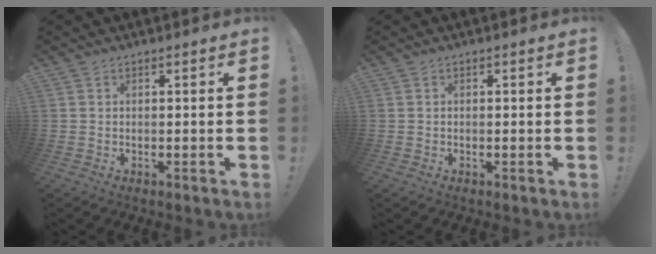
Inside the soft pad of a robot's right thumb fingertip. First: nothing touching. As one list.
[{"total": 0.0}]